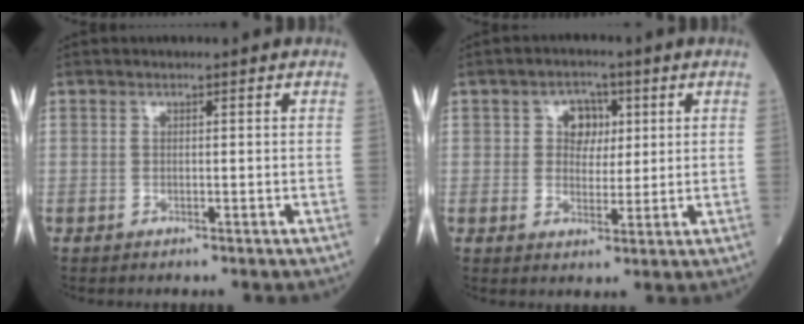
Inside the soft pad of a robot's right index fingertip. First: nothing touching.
{"total": 4.5, "force": [1.4, 3.4, 2.7], "torque": [-0.038, 0.010, 0.022]}